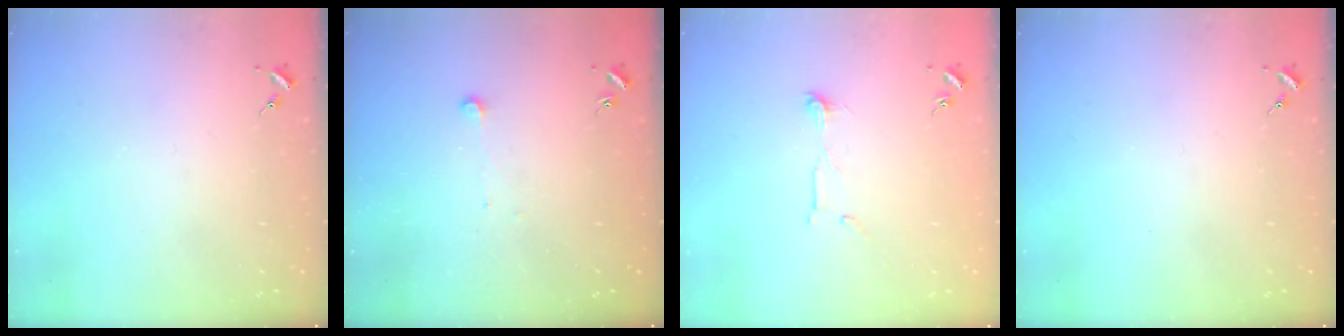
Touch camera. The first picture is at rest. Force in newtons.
{"total": 3.6, "press": 3.6, "slide": 0.3}
{"total": 5.4, "press": 5.4, "slide": 0.4}
{"total": 0.0}